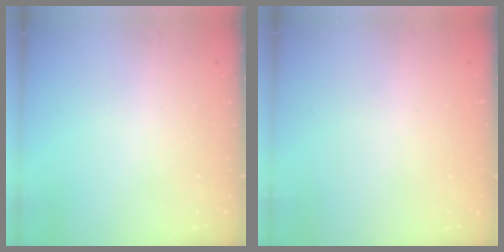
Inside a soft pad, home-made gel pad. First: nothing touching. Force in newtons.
{"total": 0.0}